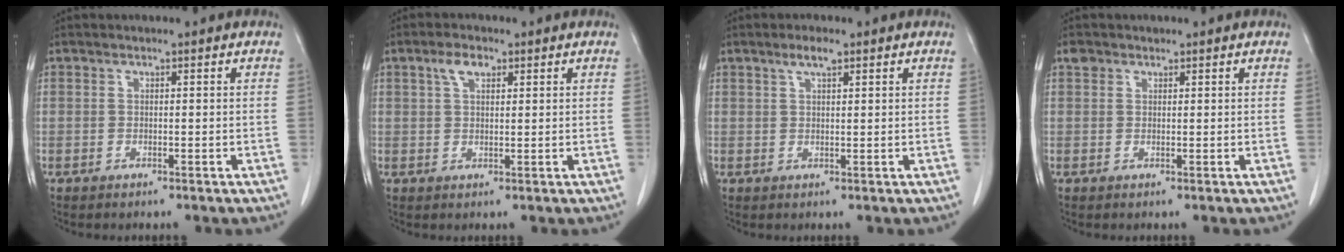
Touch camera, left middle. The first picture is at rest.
{"total": 3.5, "force": [1.9, 1.7, 2.4], "torque": [-0.051, 0.008, 0.037]}
{"total": 2.5, "force": [1.6, 0.5, 1.8], "torque": [-0.039, 0.005, 0.031]}
{"total": 1.4, "force": [1.0, 0.9, 0.2], "torque": [-0.004, 0.009, 0.016]}